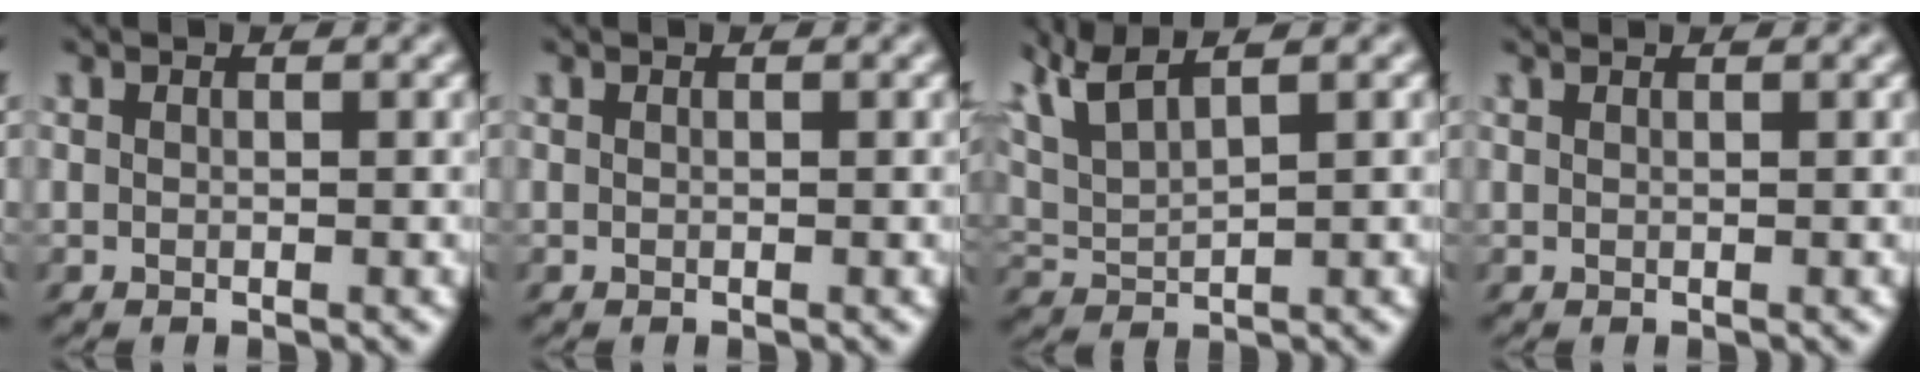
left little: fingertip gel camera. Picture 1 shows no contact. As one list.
[{"total": 0.0}, {"total": 3.8, "force": [2.0, 0.8, 3.1], "torque": [-0.073, 0.020, 0.037]}, {"total": 0.7, "force": [0.7, 0.0, 0.0], "torque": [0.002, 0.004, 0.011]}]